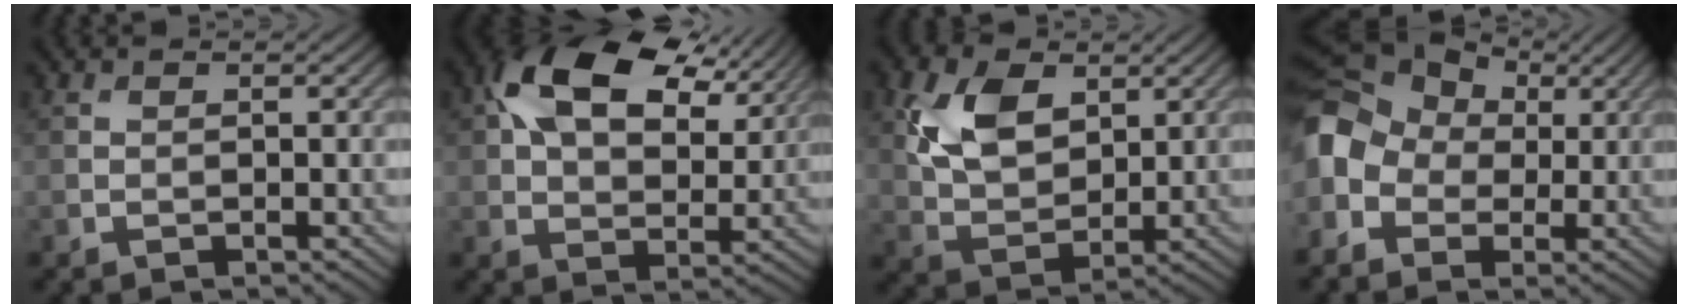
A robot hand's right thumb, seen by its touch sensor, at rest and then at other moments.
{"total": 15.5, "force": [6.5, 9.2, 10.6], "torque": [-0.199, 0.012, 0.111]}
{"total": 8.5, "force": [3.1, 5.4, 5.8], "torque": [-0.135, 0.001, 0.059]}
{"total": 11.7, "force": [0.6, 9.4, 7.0], "torque": [-0.183, -0.003, -0.005]}